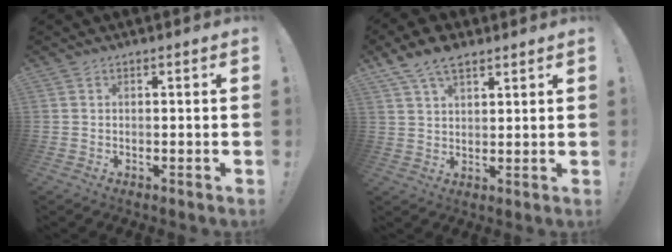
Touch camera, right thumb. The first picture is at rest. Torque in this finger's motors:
{"motor_torque": [0.06, 0.12, 0.72, 0.71, 0.26]}